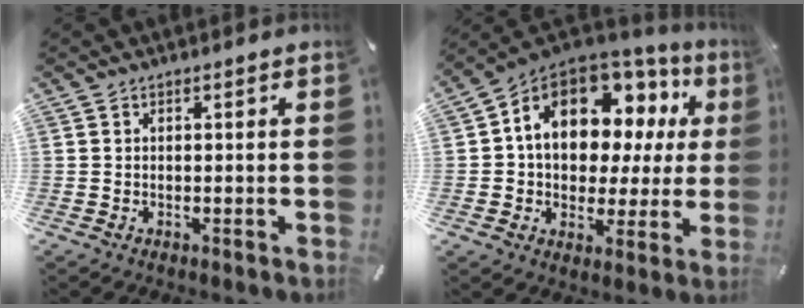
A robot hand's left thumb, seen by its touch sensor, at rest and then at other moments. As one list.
[{"total": 13.8, "force": [5.7, 9.7, 8.0], "torque": [-0.136, -0.038, 0.102]}]